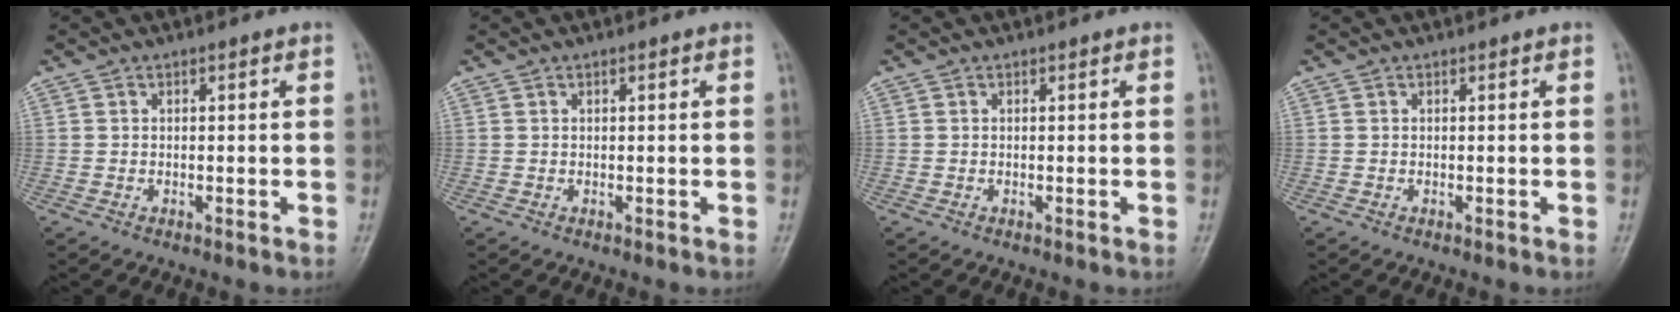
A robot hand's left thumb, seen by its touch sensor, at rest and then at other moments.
{"total": 0.0}
{"total": 0.0}
{"total": 0.0}